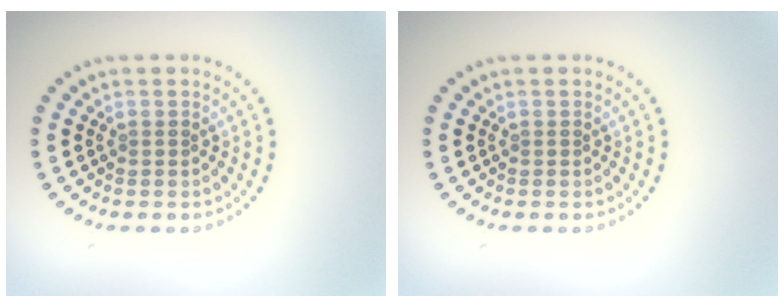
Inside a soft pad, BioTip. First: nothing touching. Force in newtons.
{"total": 0.0}